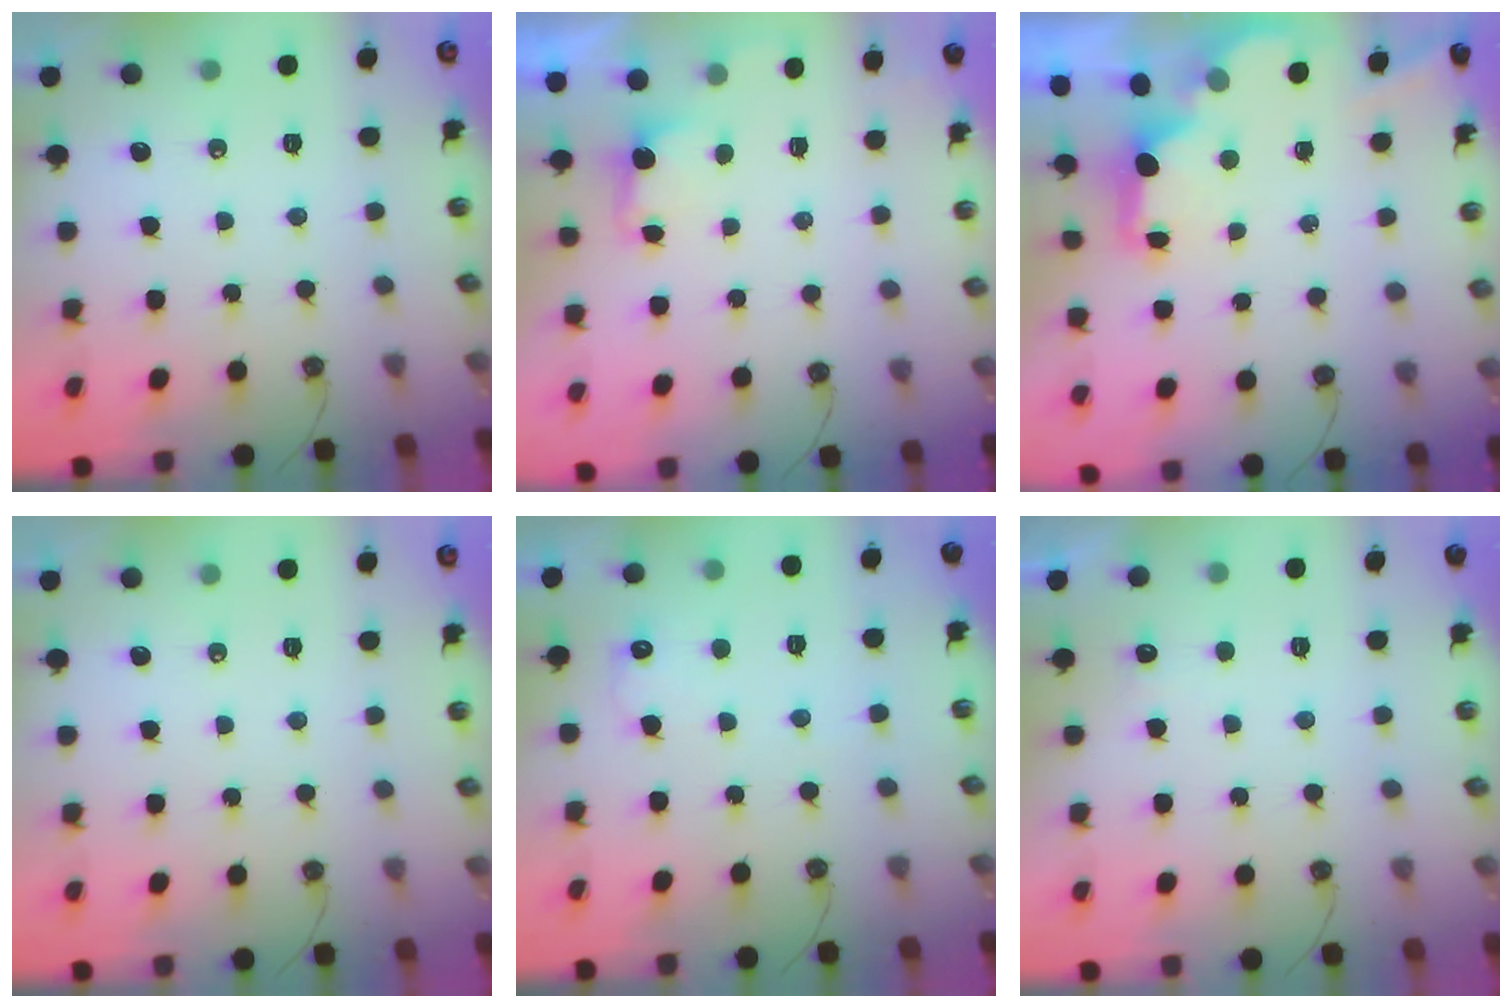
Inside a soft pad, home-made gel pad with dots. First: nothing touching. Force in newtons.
{"total": 1.4, "press": 1.1, "slide": 0.9}
{"total": 1.9, "press": 1.8, "slide": 0.6}
{"total": 0.0}
{"total": 5.5, "press": 5.5, "slide": 0.6}
{"total": 3.9, "press": 3.7, "slide": 1.1}